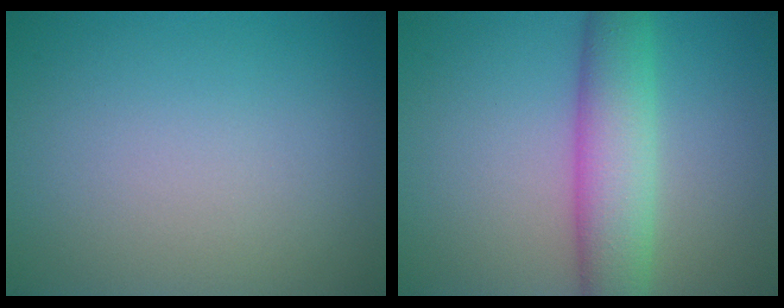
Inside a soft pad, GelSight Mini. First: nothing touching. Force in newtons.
{"total": 5.9, "press": 5.9, "slide": 0.1}